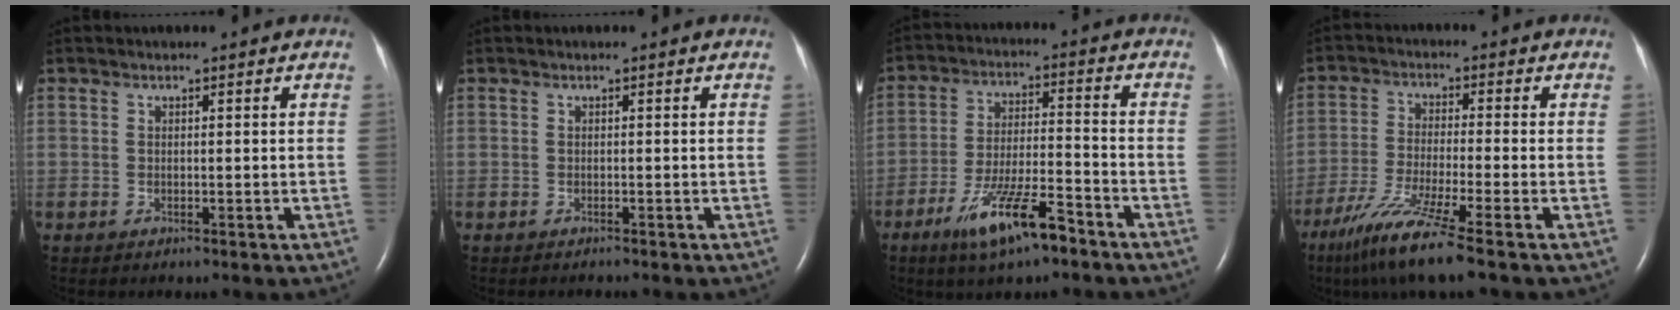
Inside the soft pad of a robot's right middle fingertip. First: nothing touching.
{"total": 0.9, "force": [-0.9, 0.1, 0.1], "torque": [-0.005, -0.003, -0.013]}
{"total": 11.0, "force": [-7.2, 1.9, 8.1], "torque": [-0.154, -0.013, -0.128]}
{"total": 9.9, "force": [-6.9, -1.0, 7.1], "torque": [-0.141, -0.040, -0.128]}